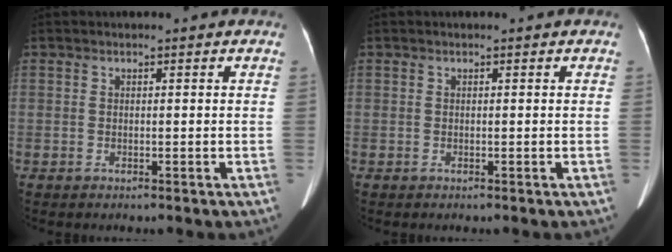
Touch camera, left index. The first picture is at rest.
{"total": 0.0}